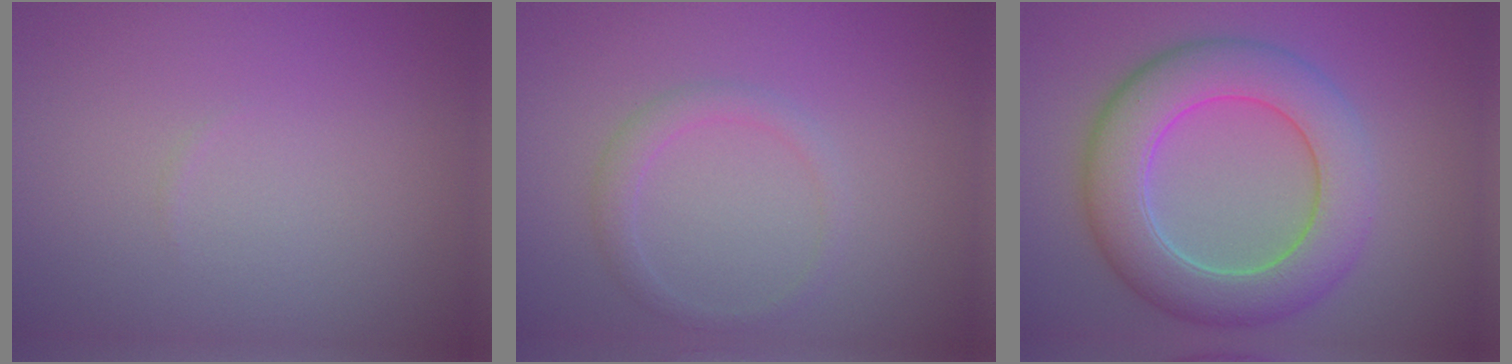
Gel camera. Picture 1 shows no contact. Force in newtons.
{"total": 1.7, "press": 1.7, "slide": 0.1}
{"total": 7.7, "press": 7.7, "slide": 0.4}